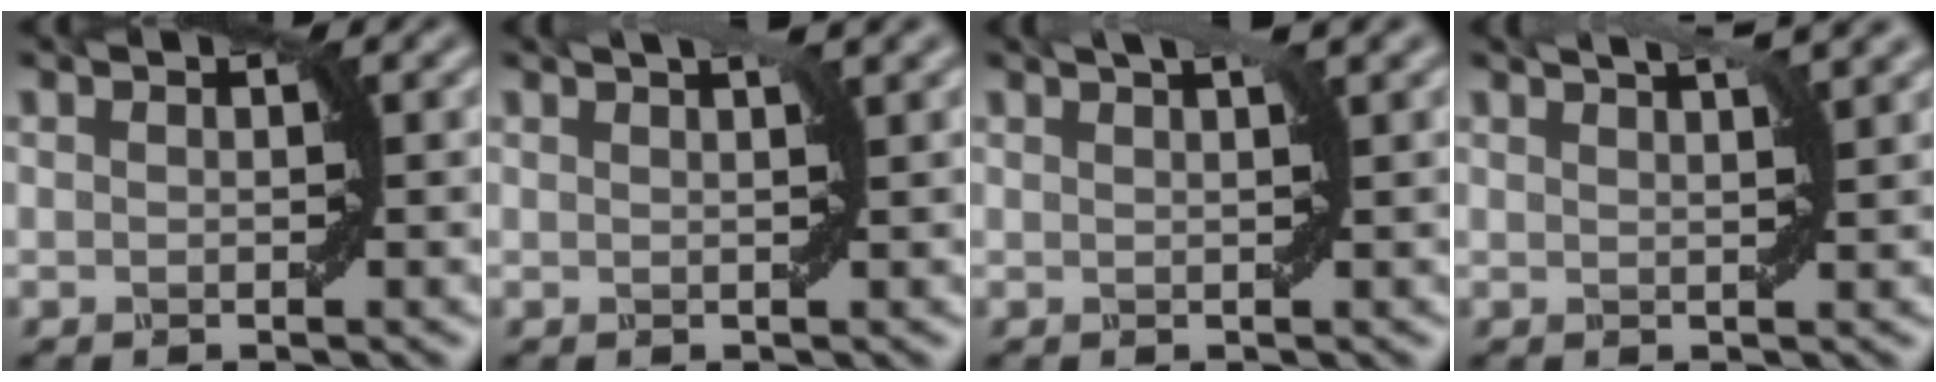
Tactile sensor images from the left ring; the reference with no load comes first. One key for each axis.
{"total": 3.4, "fx": 1.9, "fy": 1.2, "fz": 2.5, "tx": -0.017, "ty": 0.015, "tz": 0.002}
{"total": 3.7, "fx": 2.1, "fy": 1.3, "fz": 2.8, "tx": -0.022, "ty": 0.015, "tz": 0.006}
{"total": 5.5, "fx": 3.6, "fy": 1.9, "fz": 3.7, "tx": -0.033, "ty": 0.034, "tz": 0.023}